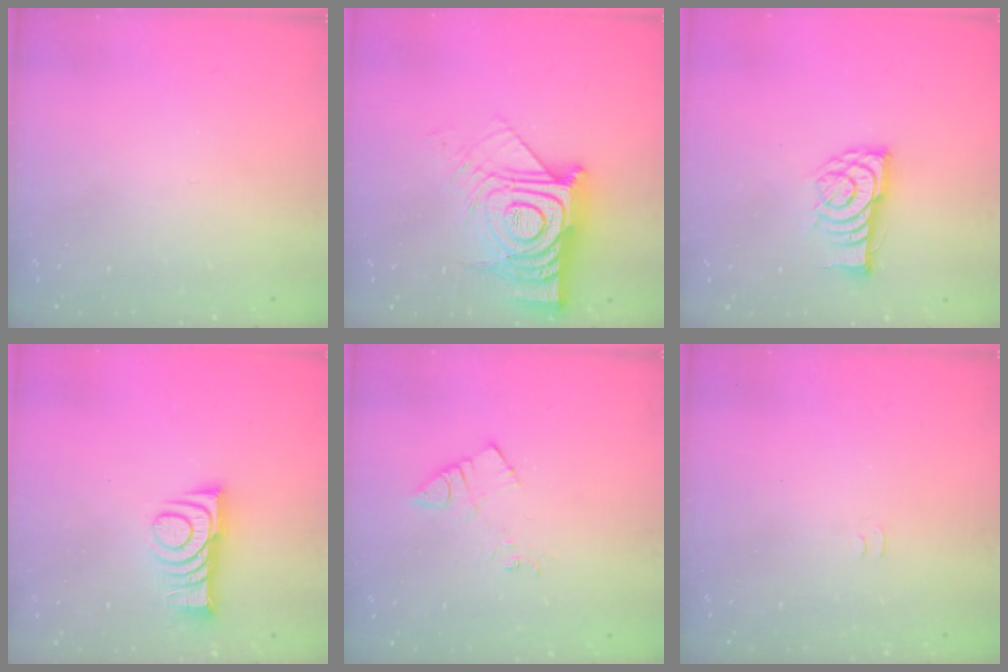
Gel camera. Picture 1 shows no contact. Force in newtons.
{"total": 17.1, "press": 17.0, "slide": 1.5}
{"total": 11.5, "press": 11.4, "slide": 0.5}
{"total": 9.3, "press": 9.3, "slide": 0.7}
{"total": 5.2, "press": 5.2, "slide": 0.7}
{"total": 3.6, "press": 3.6, "slide": 0.4}